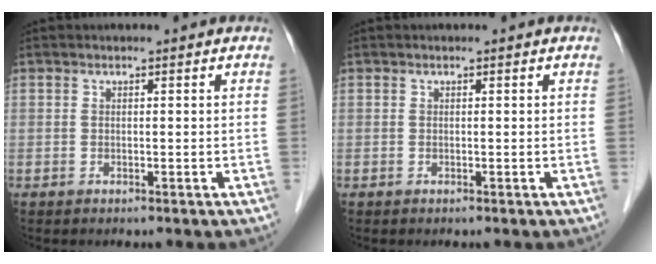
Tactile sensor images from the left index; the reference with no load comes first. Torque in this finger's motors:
{"motor_torque": [0.00, 0.00, 0.00, 0.00]}